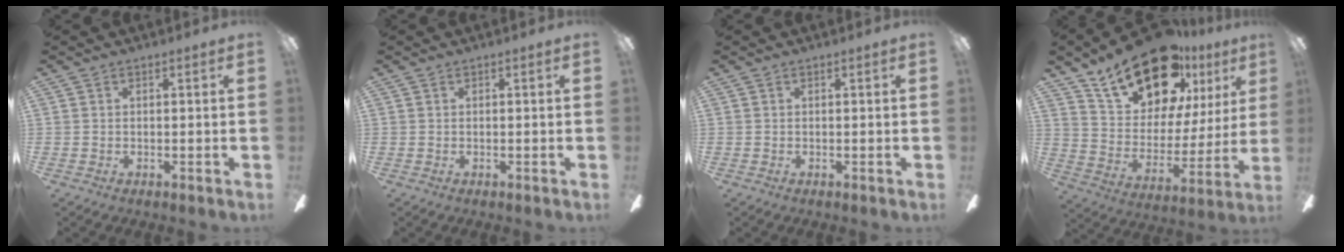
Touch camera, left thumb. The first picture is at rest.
{"total": 0.0}
{"total": 0.0}
{"total": 22.2, "force": [16.6, 10.2, 10.7], "torque": [-0.185, -0.106, 0.293]}